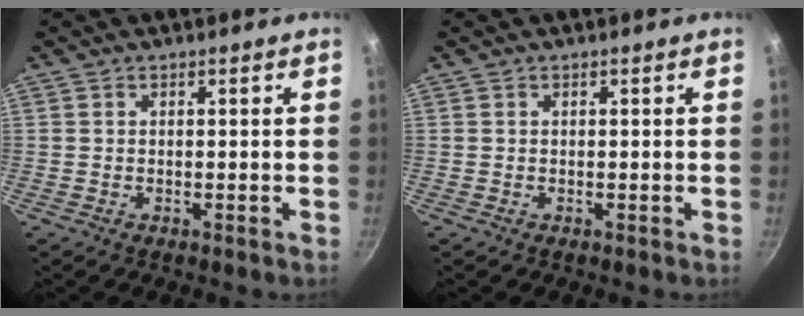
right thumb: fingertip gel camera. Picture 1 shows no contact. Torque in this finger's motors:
{"motor_torque": [-0.03, -0.03, 0.10, -0.10, 0.00]}